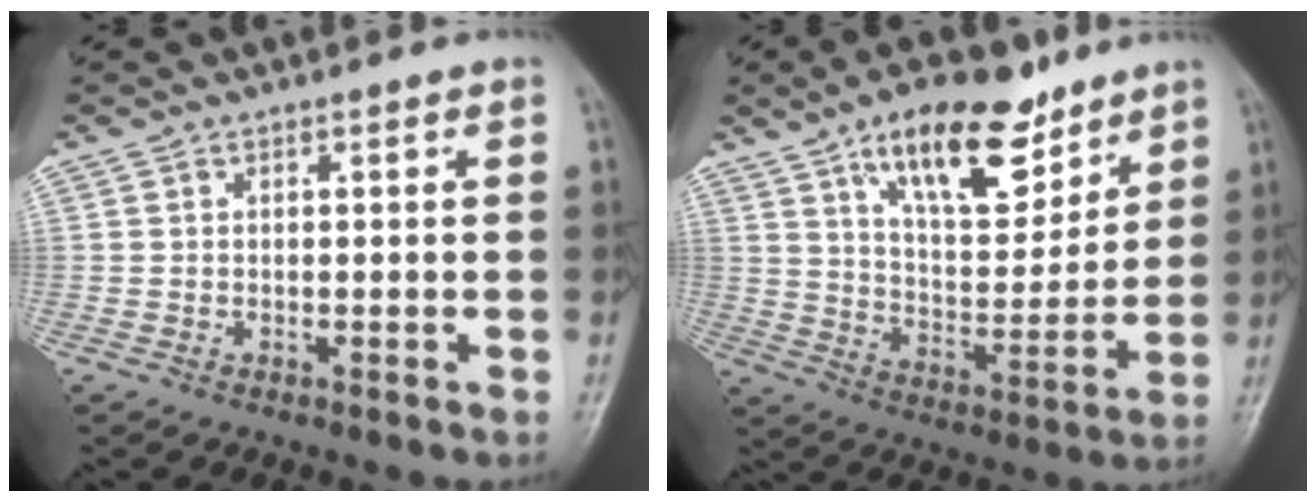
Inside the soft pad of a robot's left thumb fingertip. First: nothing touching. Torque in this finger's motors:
{"motor_torque": [1.56, 1.51, 1.39, -1.38, 0.24]}